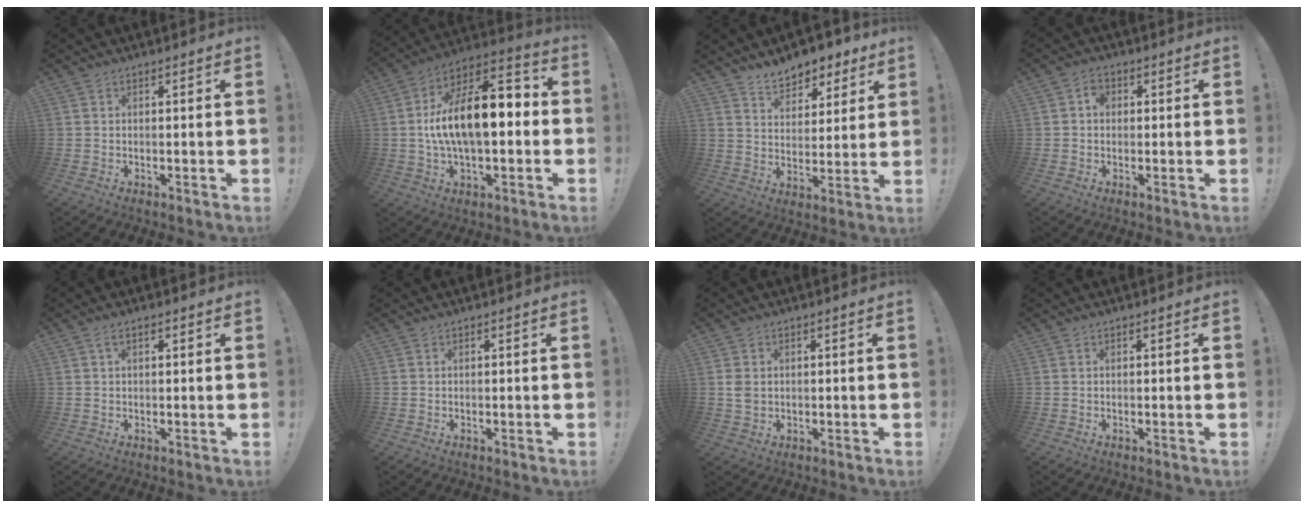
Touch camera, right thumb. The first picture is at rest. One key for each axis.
{"total": 18.1, "fx": -0.3, "fy": 8.5, "fz": 15.9, "tx": -0.261, "ty": 0.001, "tz": -0.006}
{"total": 8.7, "fx": 6.9, "fy": 4.7, "fz": 2.3, "tx": -0.037, "ty": -0.046, "tz": 0.134}
{"total": 2.9, "fx": 0.1, "fy": 2.5, "fz": 1.6, "tx": -0.016, "ty": 0.005, "tz": -0.002}
{"total": 1.9, "fx": 0.7, "fy": 0.9, "fz": 1.5, "tx": -0.031, "ty": 0.004, "tz": 0.011}
{"total": 0.0}
{"total": 3.0, "fx": 0.7, "fy": 2.3, "fz": 1.8, "tx": -0.029, "ty": 0.004, "tz": 0.015}
{"total": 0.0}